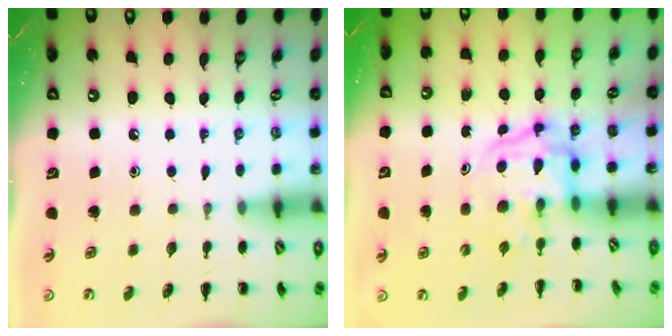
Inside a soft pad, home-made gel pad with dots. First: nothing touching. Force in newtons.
{"total": 3.6, "press": 3.5, "slide": 0.5}